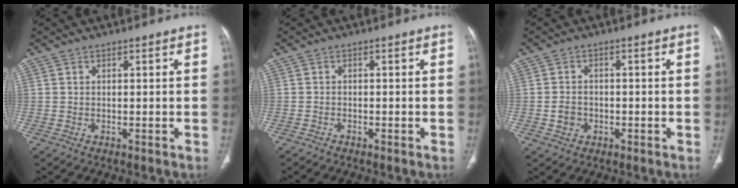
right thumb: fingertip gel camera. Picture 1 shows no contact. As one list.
[{"total": 0.5, "force": [-0.5, 0.2, 0.0], "torque": [-0.003, 0.000, -0.015]}, {"total": 3.2, "force": [-0.9, 2.7, 1.4], "torque": [-0.017, 0.013, -0.013]}]